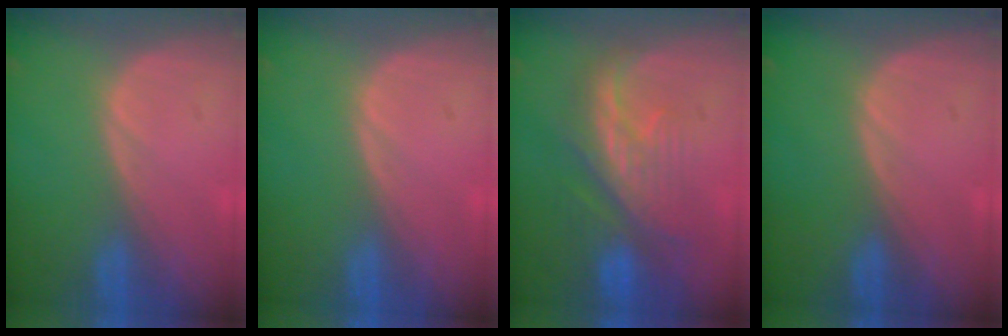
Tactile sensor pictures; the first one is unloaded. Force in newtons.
{"total": 0.0}
{"total": 9.2, "press": 8.7, "slide": 3.2}
{"total": 0.0}